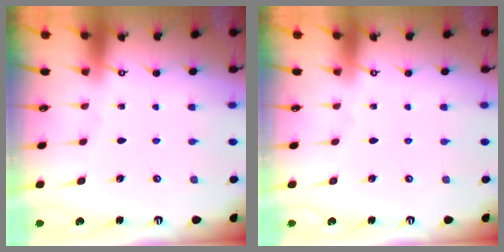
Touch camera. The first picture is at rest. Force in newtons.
{"total": 0.0}